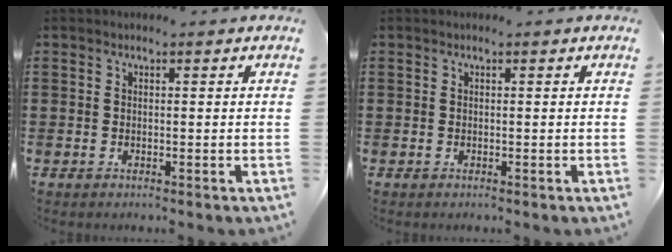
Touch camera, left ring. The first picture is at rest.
{"total": 0.0}